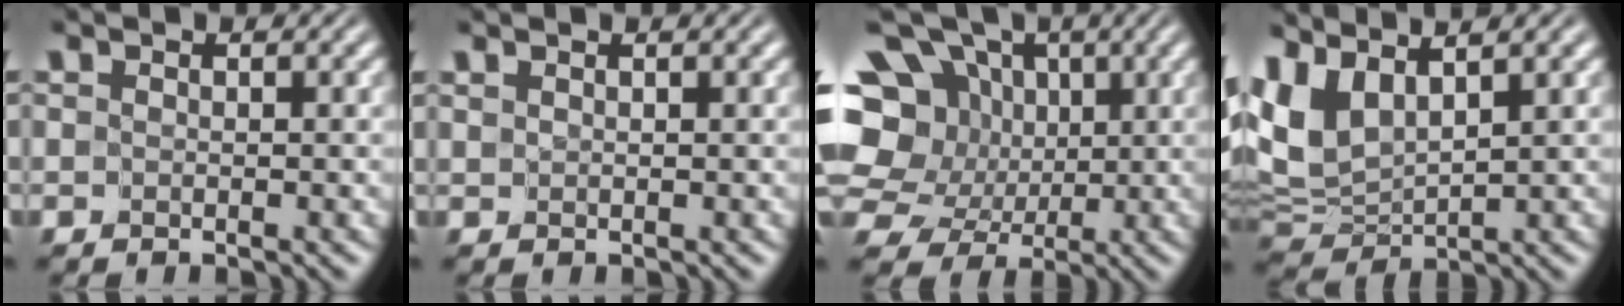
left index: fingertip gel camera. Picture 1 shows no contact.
{"total": 0.6, "force": [0.6, 0.3, 0.0], "torque": [0.001, 0.001, 0.013]}
{"total": 11.8, "force": [2.4, 10.1, 5.7], "torque": [-0.122, 0.040, 0.019]}
{"total": 5.6, "force": [2.9, 2.7, 3.9], "torque": [-0.100, 0.006, 0.060]}